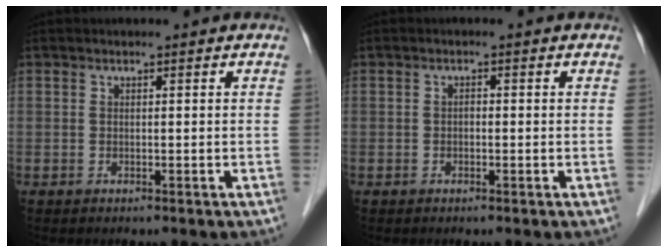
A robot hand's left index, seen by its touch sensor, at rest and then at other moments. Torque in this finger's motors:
{"motor_torque": [-0.21, -0.18, 0.00, -0.01]}